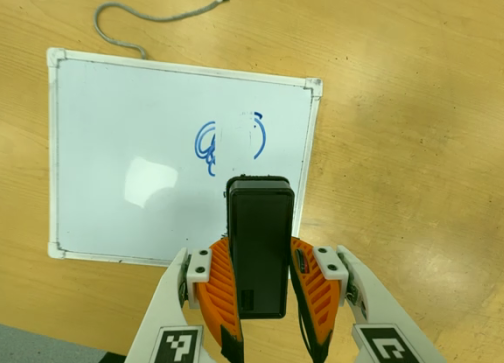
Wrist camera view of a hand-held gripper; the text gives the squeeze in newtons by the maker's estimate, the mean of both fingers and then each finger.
{"total": 6.9, "left": 5.3, "right": 8.5}